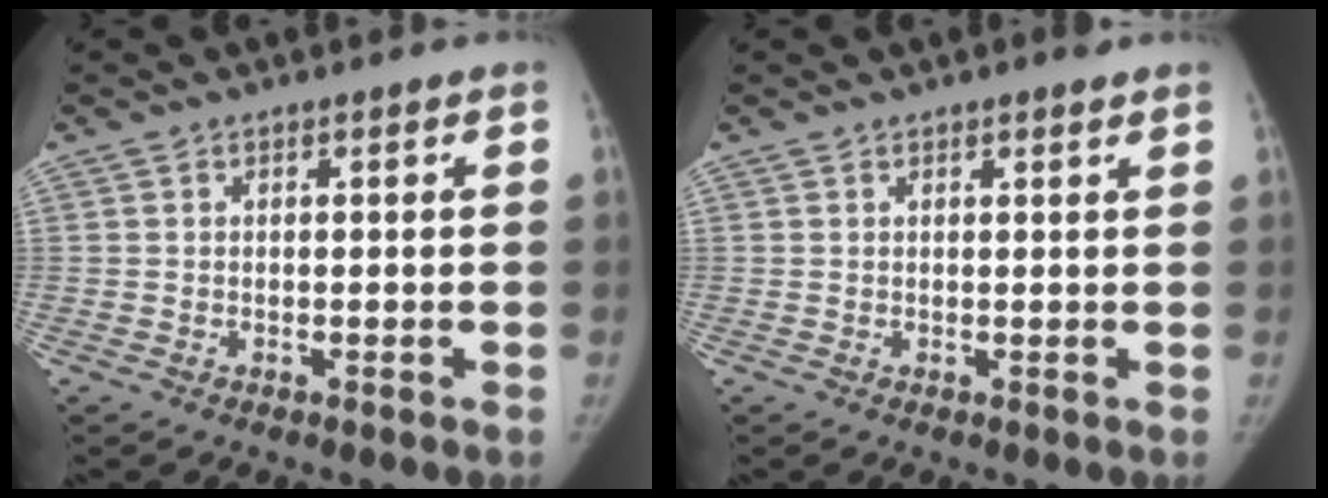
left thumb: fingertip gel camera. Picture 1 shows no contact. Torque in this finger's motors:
{"motor_torque": [0.42, -0.30, 0.48, -0.39, 0.01]}